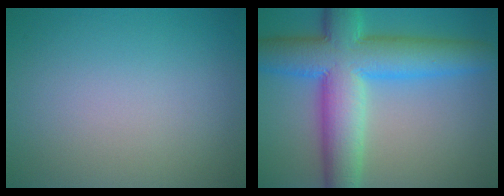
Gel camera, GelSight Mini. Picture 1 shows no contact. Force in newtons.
{"total": 11.1, "press": 11.1, "slide": 0.2}